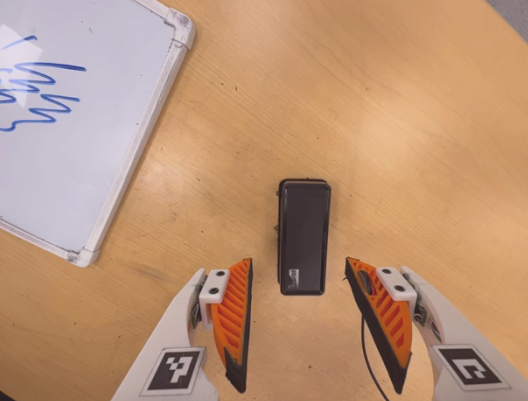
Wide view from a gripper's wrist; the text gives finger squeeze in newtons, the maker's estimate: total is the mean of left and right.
{"total": 0.0}